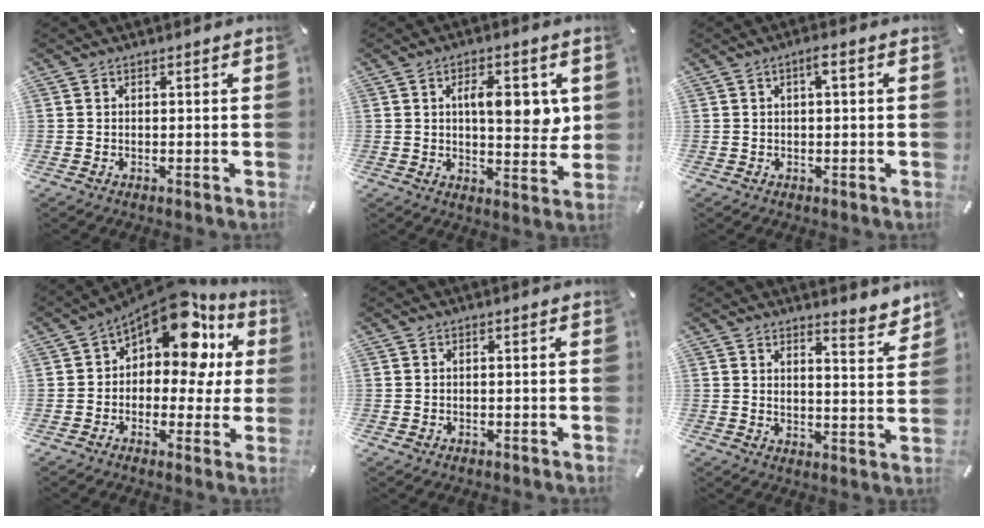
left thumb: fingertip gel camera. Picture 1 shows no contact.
{"total": 10.2, "force": [2.6, 4.6, 8.7], "torque": [-0.114, -0.014, 0.035]}
{"total": 2.3, "force": [0.7, 0.8, 2.1], "torque": [-0.041, 0.007, 0.010]}
{"total": 16.5, "force": [8.7, 8.3, 11.2], "torque": [-0.167, -0.063, 0.146]}
{"total": 0.6, "force": [0.0, 0.6, 0.2], "torque": [-0.002, 0.005, -0.002]}
{"total": 5.5, "force": [5.1, 1.5, 1.5], "torque": [-0.006, -0.048, 0.084]}